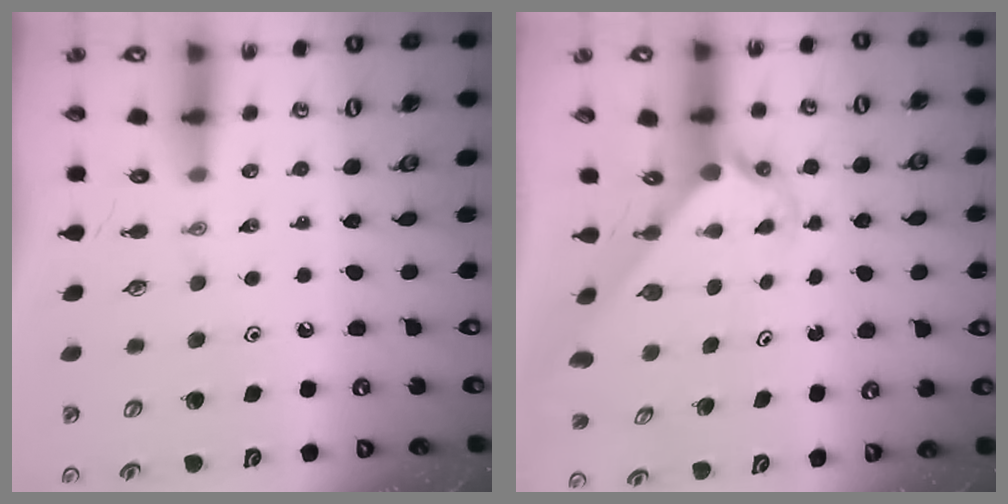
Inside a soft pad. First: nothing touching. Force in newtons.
{"total": 2.5, "press": 2.5, "slide": 0.3}